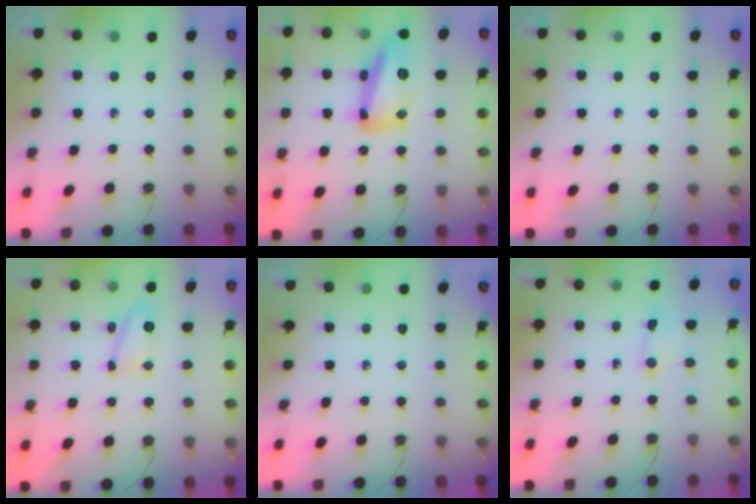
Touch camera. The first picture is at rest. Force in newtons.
{"total": 14.6, "press": 14.5, "slide": 1.1}
{"total": 0.0}
{"total": 9.8, "press": 9.8, "slide": 0.9}
{"total": 0.0}
{"total": 2.0, "press": 2.0, "slide": 0.3}